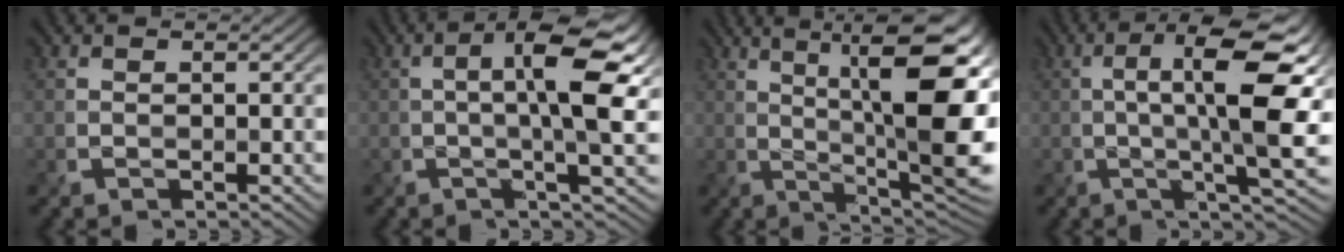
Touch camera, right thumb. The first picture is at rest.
{"total": 10.0, "force": [1.1, 2.5, 9.7], "torque": [-0.153, 0.012, 0.014]}
{"total": 16.1, "force": [4.0, 4.1, 15.1], "torque": [-0.202, 0.023, 0.060]}
{"total": 13.5, "force": [1.6, 3.4, 12.9], "torque": [-0.202, 0.001, 0.028]}